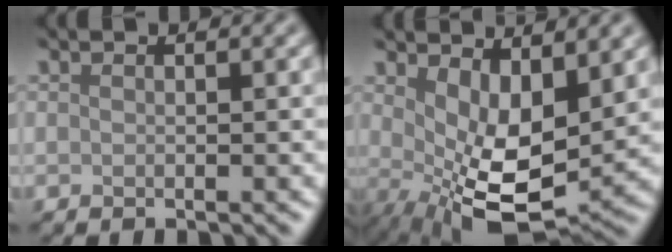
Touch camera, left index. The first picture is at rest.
{"total": 7.7, "force": [1.0, 3.8, 6.6], "torque": [-0.128, -0.027, 0.030]}